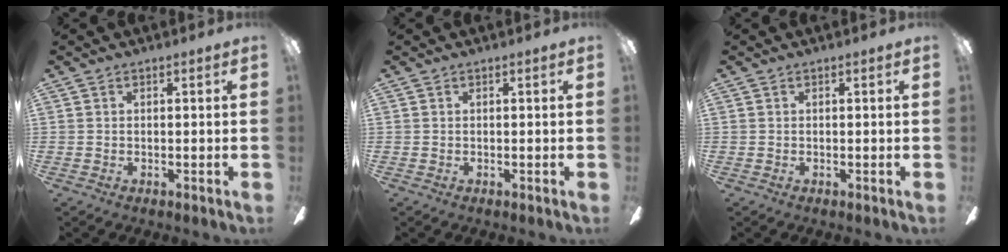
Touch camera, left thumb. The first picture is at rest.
{"total": 0.0}
{"total": 0.0}